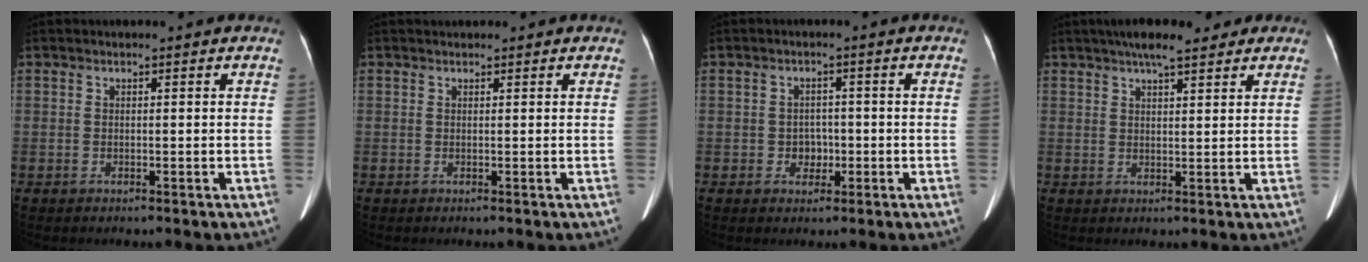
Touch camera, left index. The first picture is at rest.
{"total": 1.2, "force": [1.0, 0.5, 0.3], "torque": [-0.006, 0.018, 0.016]}
{"total": 2.5, "force": [-0.7, 2.0, 1.2], "torque": [-0.012, 0.008, -0.008]}
{"total": 7.3, "force": [5.5, 1.7, 4.4], "torque": [-0.064, 0.028, 0.084]}